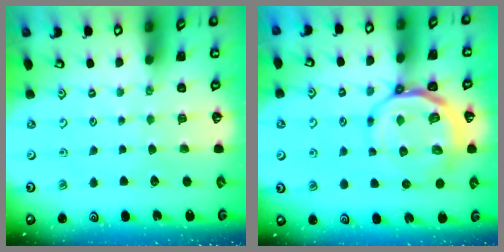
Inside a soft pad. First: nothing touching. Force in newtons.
{"total": 10.8, "press": 10.4, "slide": 2.7}